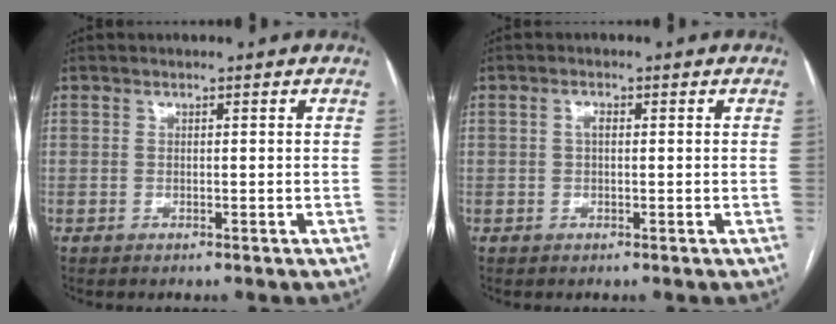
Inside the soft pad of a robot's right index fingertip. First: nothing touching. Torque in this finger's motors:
{"motor_torque": [0.17, 0.08, 0.18, 0.04]}